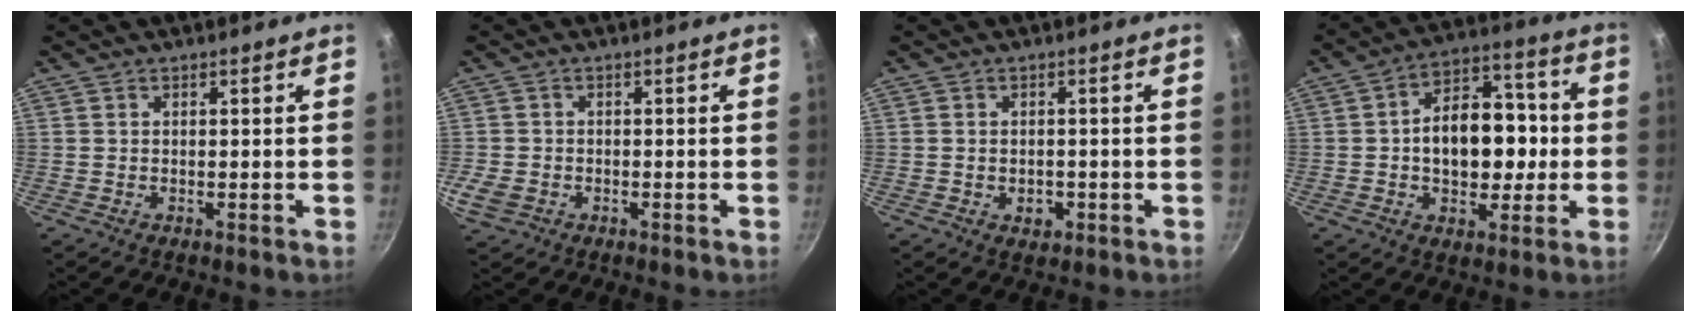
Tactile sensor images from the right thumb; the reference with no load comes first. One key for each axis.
{"total": 3.9, "fx": -1.4, "fy": 3.1, "fz": 1.9, "tx": -0.043, "ty": 0.005, "tz": -0.020}
{"total": 2.6, "fx": -0.8, "fy": 2.0, "fz": 1.4, "tx": -0.004, "ty": 0.005, "tz": -0.006}
{"total": 15.6, "fx": -0.4, "fy": 9.8, "fz": 12.0, "tx": -0.141, "ty": 0.033, "tz": -0.008}